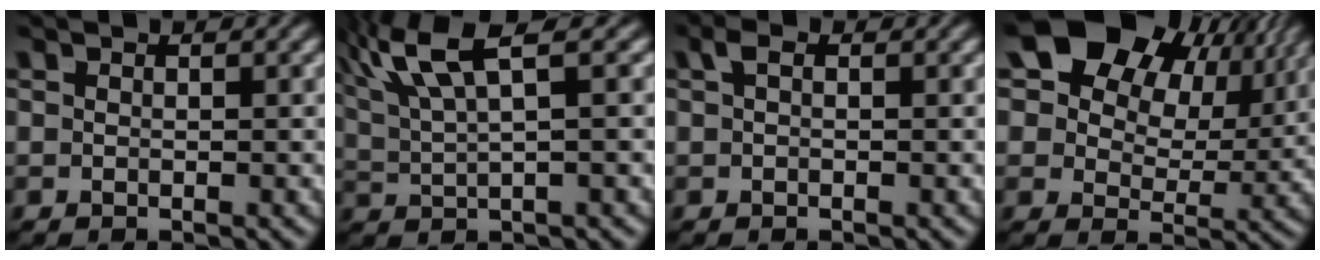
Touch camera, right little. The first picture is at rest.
{"total": 5.7, "force": [3.1, 1.9, 4.4], "torque": [-0.086, 0.002, 0.058]}
{"total": 0.7, "force": [0.3, -0.3, 0.5], "torque": [-0.010, 0.002, 0.010]}
{"total": 16.1, "force": [5.9, 11.7, 9.4], "torque": [-0.163, 0.016, 0.072]}